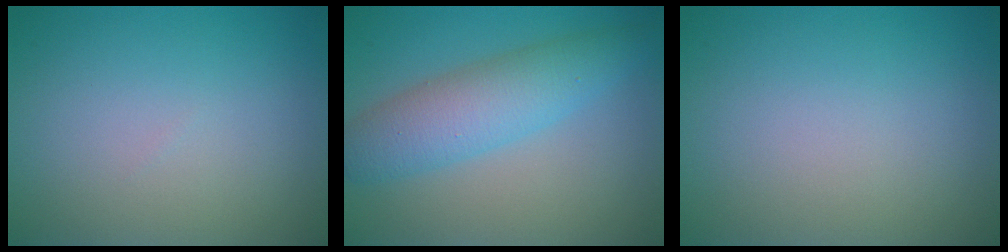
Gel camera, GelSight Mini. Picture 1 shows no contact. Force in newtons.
{"total": 5.2, "press": 5.2, "slide": 0.2}
{"total": 0.0}